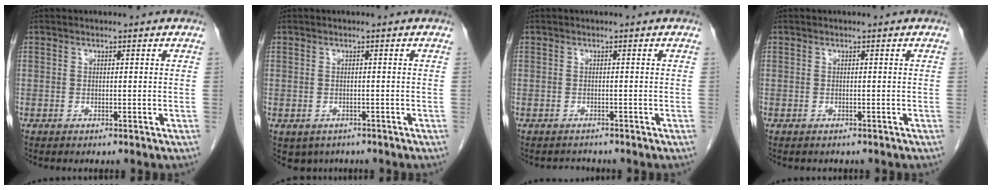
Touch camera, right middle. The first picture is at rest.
{"total": 3.2, "force": [-2.1, 2.2, 0.7], "torque": [-0.006, 0.003, -0.024]}
{"total": 1.3, "force": [-1.2, 0.4, -0.4], "torque": [0.002, -0.004, -0.018]}
{"total": 1.4, "force": [-1.2, 0.7, 0.3], "torque": [-0.013, -0.001, -0.014]}